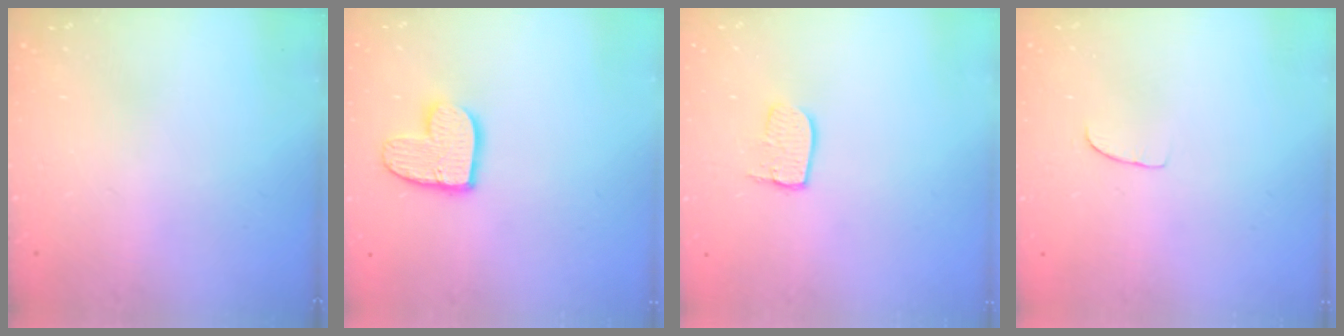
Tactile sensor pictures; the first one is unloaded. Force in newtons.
{"total": 10.7, "press": 10.7, "slide": 0.8}
{"total": 6.1, "press": 6.1, "slide": 0.5}
{"total": 5.7, "press": 5.7, "slide": 0.5}